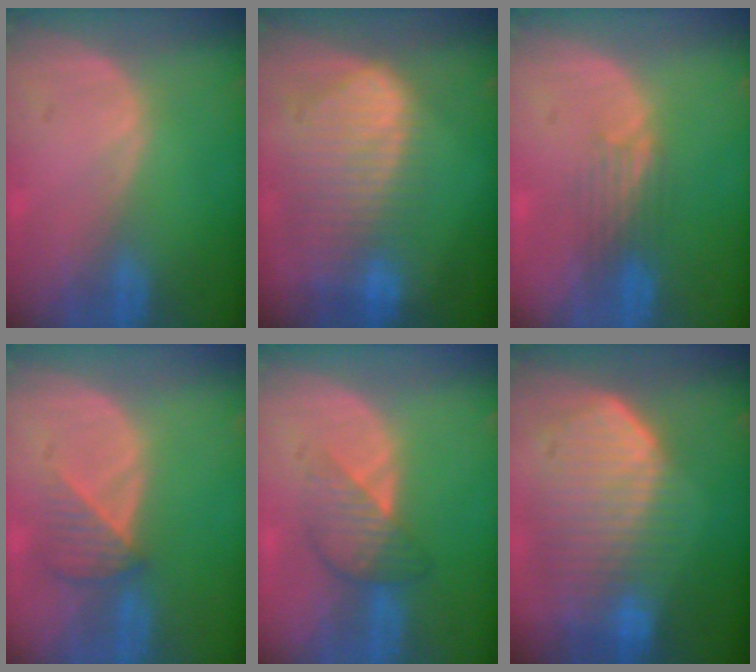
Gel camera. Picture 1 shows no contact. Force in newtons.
{"total": 10.6, "press": 9.1, "slide": 5.4}
{"total": 3.7, "press": 3.2, "slide": 1.8}
{"total": 3.4, "press": 3.4, "slide": 0.7}
{"total": 4.3, "press": 4.3, "slide": 0.2}
{"total": 10.7, "press": 9.4, "slide": 5.1}